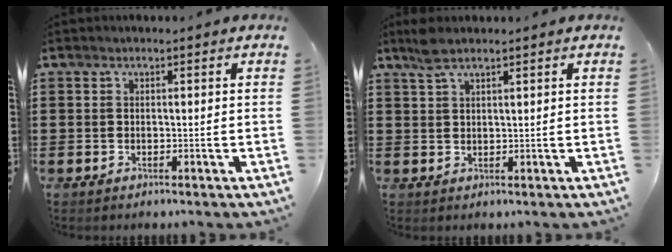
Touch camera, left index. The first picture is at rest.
{"total": 2.9, "force": [2.2, 0.6, 1.9], "torque": [-0.042, 0.002, 0.040]}